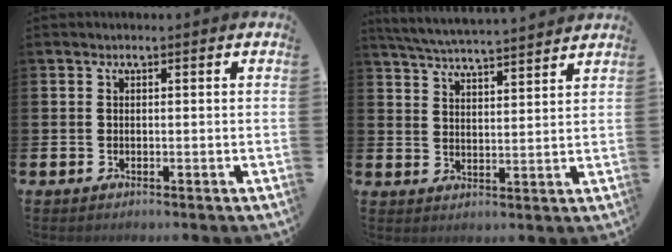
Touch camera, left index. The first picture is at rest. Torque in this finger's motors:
{"motor_torque": [0.74, -1.10, 0.45, 0.07]}